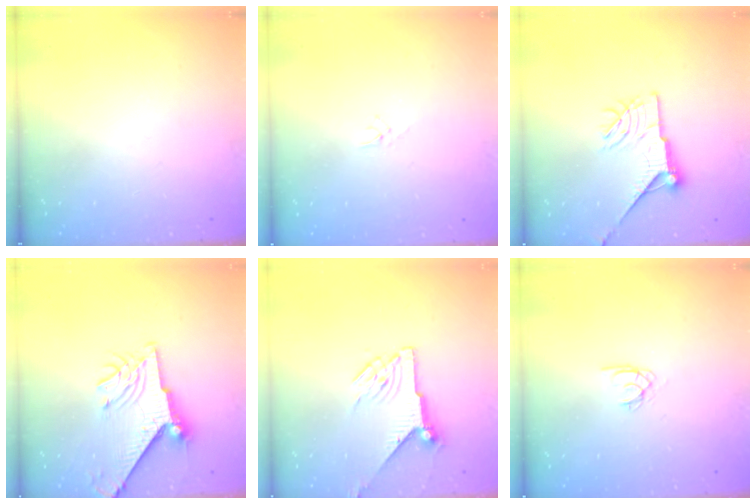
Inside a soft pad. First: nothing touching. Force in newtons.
{"total": 1.0, "press": 1.0, "slide": 0.3}
{"total": 11.6, "press": 11.5, "slide": 1.2}
{"total": 11.5, "press": 11.4, "slide": 1.2}
{"total": 7.6, "press": 7.6, "slide": 0.1}
{"total": 1.7, "press": 1.7, "slide": 0.1}